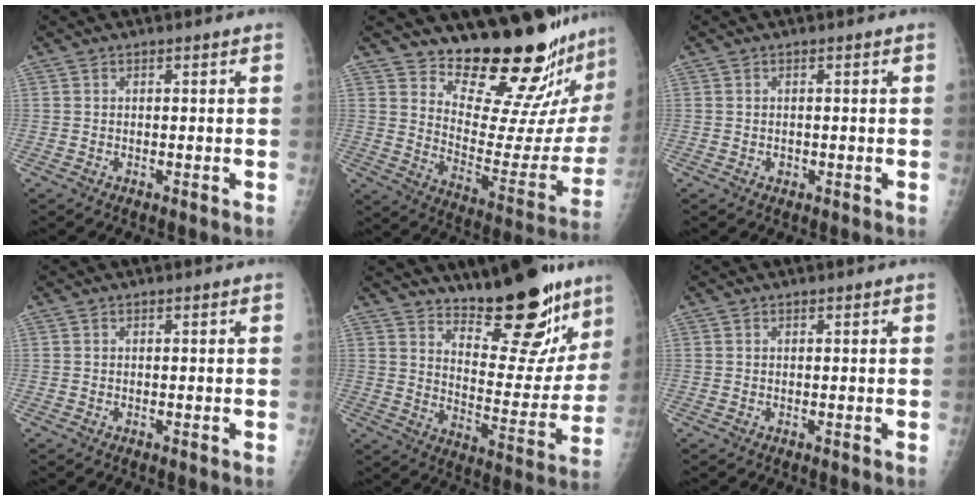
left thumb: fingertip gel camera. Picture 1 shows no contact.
{"total": 21.3, "force": [19.3, 3.5, 8.3], "torque": [-0.081, -0.197, 0.270]}
{"total": 0.6, "force": [-0.1, 0.6, 0.3], "torque": [0.000, 0.001, 0.000]}
{"total": 0.0}
{"total": 19.8, "force": [14.7, 6.8, 11.5], "torque": [-0.111, -0.111, 0.220]}
{"total": 0.0}